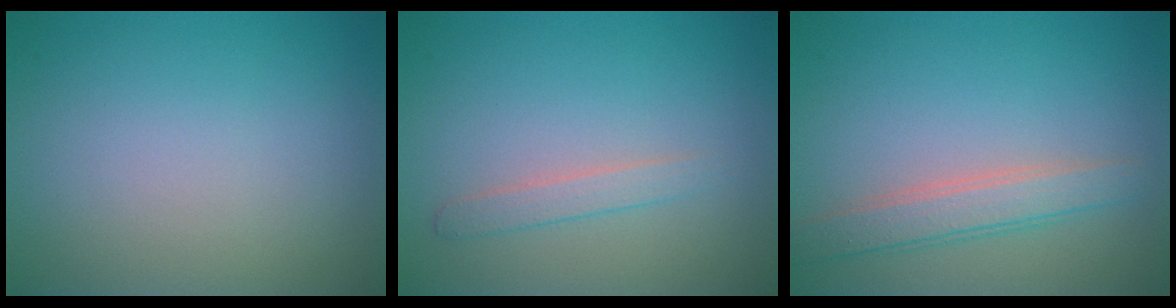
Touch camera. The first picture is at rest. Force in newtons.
{"total": 1.4, "press": 1.4, "slide": 0.1}
{"total": 3.0, "press": 3.0, "slide": 0.2}